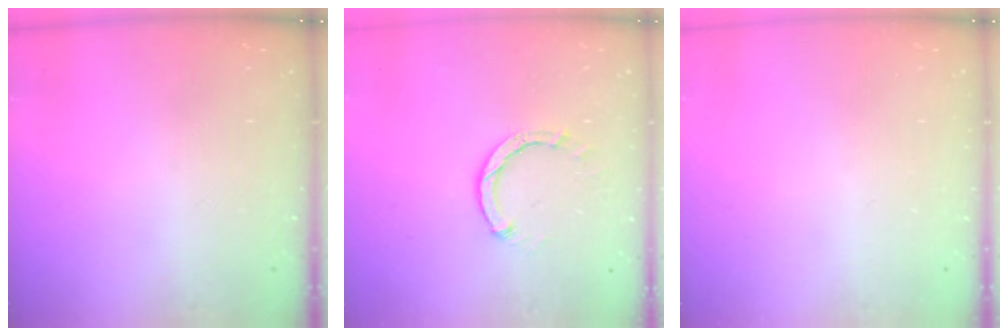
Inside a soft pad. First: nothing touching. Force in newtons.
{"total": 3.0, "press": 3.0, "slide": 0.4}
{"total": 0.0}